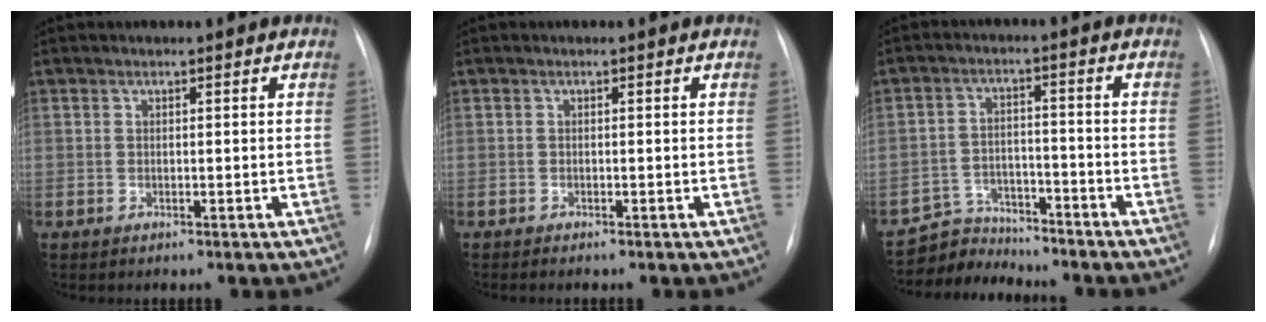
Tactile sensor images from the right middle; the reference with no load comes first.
{"total": 0.6, "force": [-0.5, 0.0, 0.4], "torque": [-0.004, -0.001, -0.006]}
{"total": 6.0, "force": [-5.7, 1.7, -0.9], "torque": [0.017, 0.012, -0.101]}